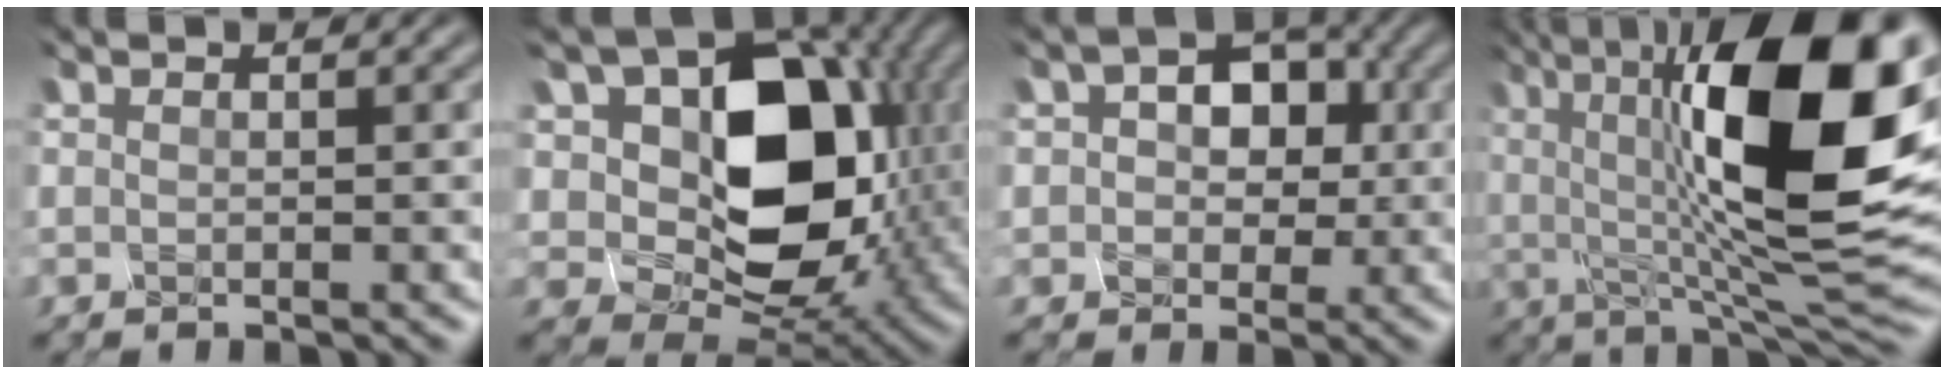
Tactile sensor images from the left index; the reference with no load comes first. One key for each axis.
{"total": 14.5, "fx": 1.4, "fy": 10.0, "fz": 10.4, "tx": -0.158, "ty": 0.002, "tz": 0.021}
{"total": 6.7, "fx": 0.6, "fy": 4.8, "fz": 4.6, "tx": -0.062, "ty": 0.007, "tz": -0.005}
{"total": 17.8, "fx": 2.9, "fy": 6.5, "fz": 16.3, "tx": -0.242, "ty": 0.007, "tz": 0.030}